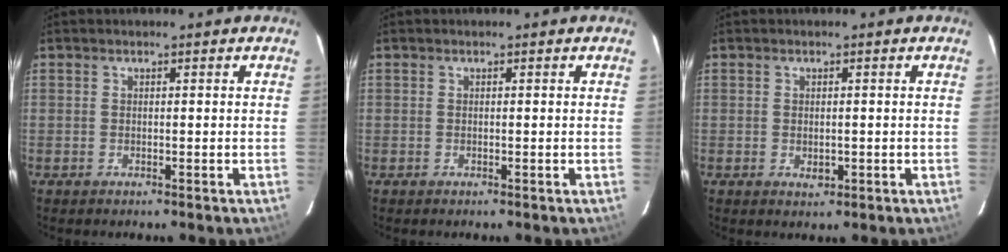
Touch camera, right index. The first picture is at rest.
{"total": 0.0}
{"total": 1.9, "force": [-0.4, 1.3, 1.3], "torque": [-0.020, -0.003, -0.003]}